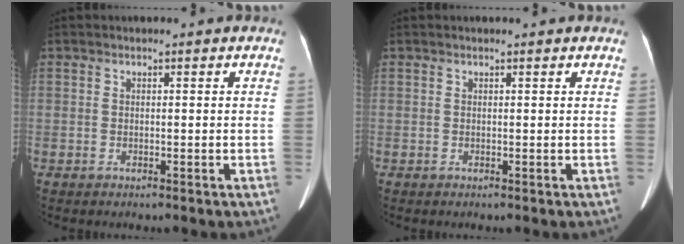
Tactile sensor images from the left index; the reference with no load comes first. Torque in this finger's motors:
{"motor_torque": [0.11, -0.08, 0.00, 0.00]}